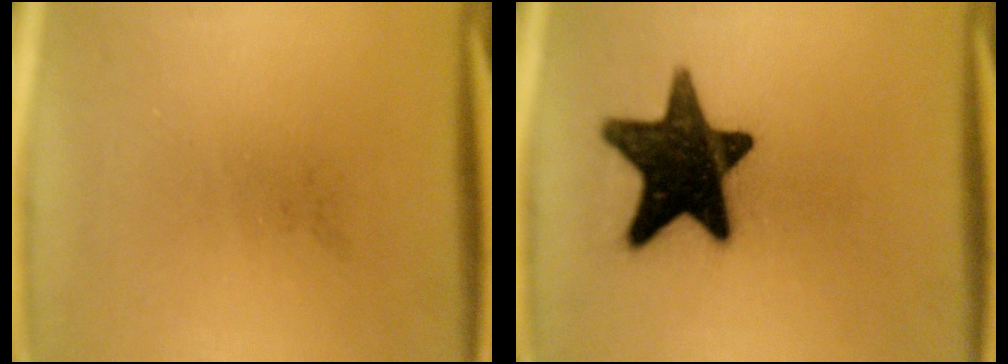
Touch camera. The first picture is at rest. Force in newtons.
{"total": 17.7}